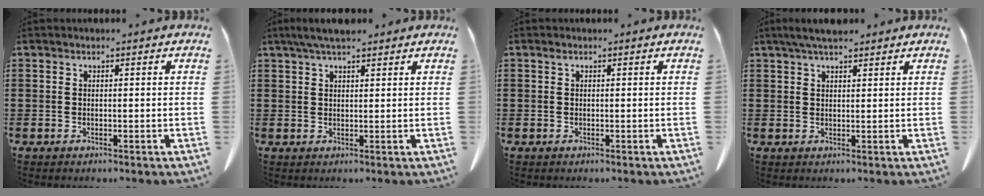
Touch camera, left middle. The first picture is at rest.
{"total": 3.8, "force": [2.8, 0.9, 2.5], "torque": [-0.056, 0.001, 0.052]}
{"total": 0.5, "force": [0.2, 0.4, 0.3], "torque": [-0.007, 0.003, 0.005]}
{"total": 3.7, "force": [2.8, 0.8, 2.3], "torque": [-0.052, 0.001, 0.053]}